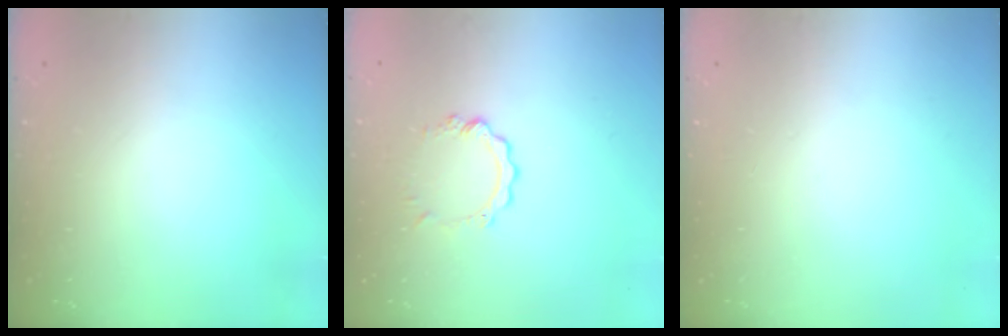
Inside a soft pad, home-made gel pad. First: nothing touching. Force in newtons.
{"total": 4.0, "press": 4.0, "slide": 0.4}
{"total": 0.0}